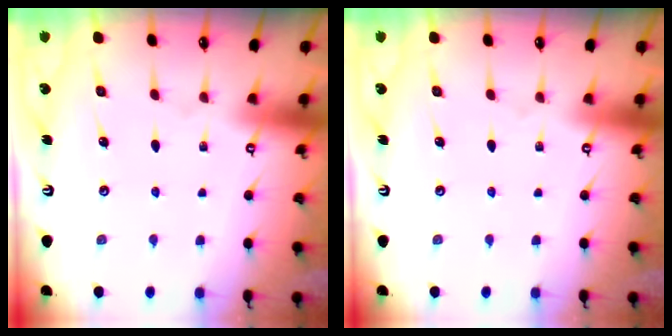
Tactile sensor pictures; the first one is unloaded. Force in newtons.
{"total": 0.0}